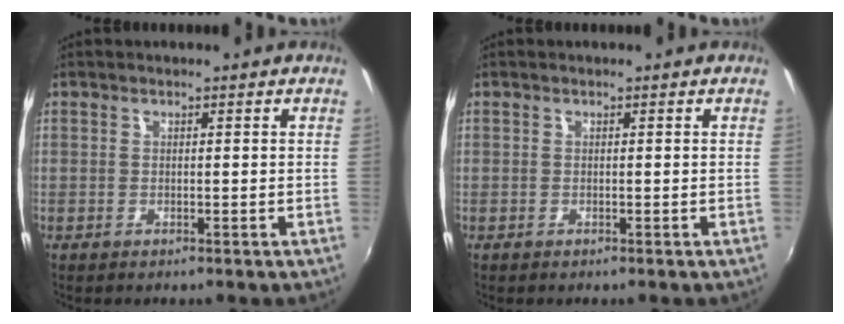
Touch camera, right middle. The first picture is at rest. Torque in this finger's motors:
{"motor_torque": [-0.16, -0.02, -0.01, -0.01]}